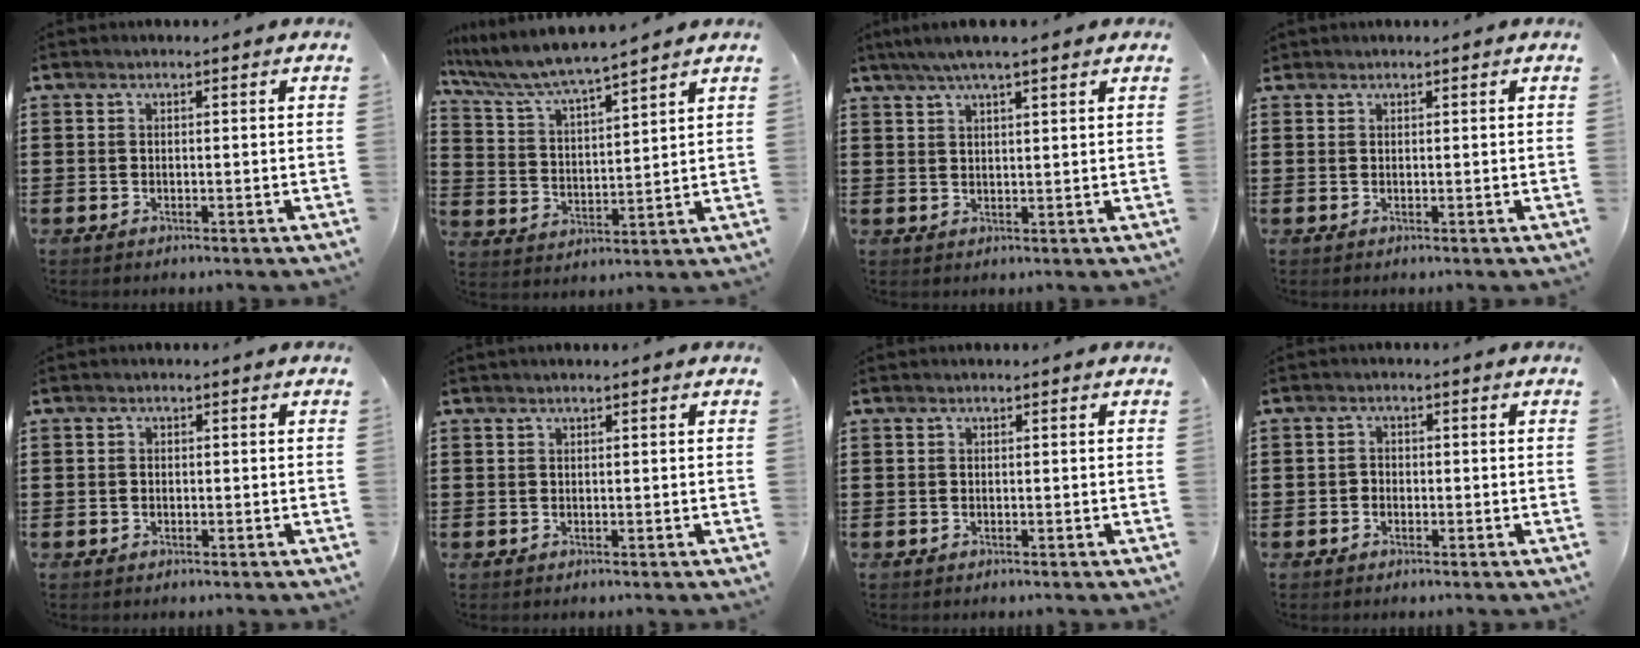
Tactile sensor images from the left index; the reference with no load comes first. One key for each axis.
{"total": 5.6, "fx": 5.2, "fy": -0.1, "fz": 2.1, "tx": -0.065, "ty": -0.034, "tz": 0.085}
{"total": 4.4, "fx": 3.2, "fy": 0.4, "fz": 3.0, "tx": -0.064, "ty": 0.001, "tz": 0.057}
{"total": 0.6, "fx": 0.5, "fy": 0.3, "fz": 0.1, "tx": -0.004, "ty": 0.002, "tz": 0.010}
{"total": 0.7, "fx": -0.2, "fy": 0.6, "fz": 0.3, "tx": -0.007, "ty": 0.002, "tz": -0.004}
{"total": 0.5, "fx": 0.3, "fy": 0.0, "fz": 0.4, "tx": -0.006, "ty": -0.001, "tz": 0.006}
{"total": 0.0}
{"total": 1.3, "fx": -0.7, "fy": 1.1, "fz": 0.3, "tx": -0.009, "ty": 0.003, "tz": -0.016}